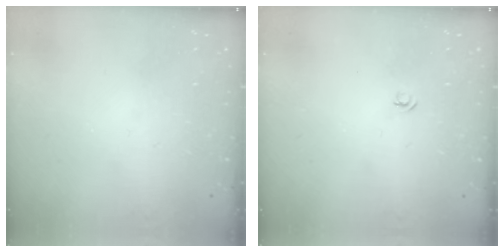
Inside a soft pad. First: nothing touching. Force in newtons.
{"total": 3.2, "press": 3.2, "slide": 0.3}